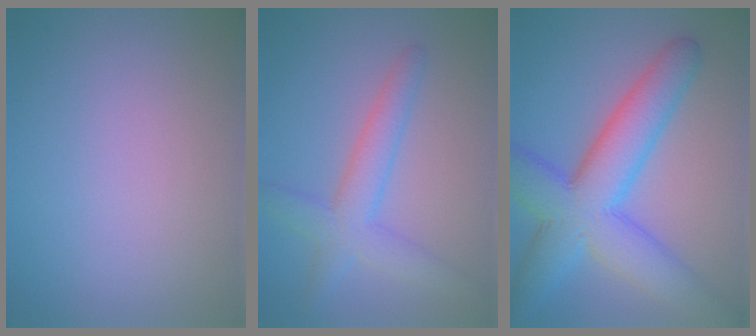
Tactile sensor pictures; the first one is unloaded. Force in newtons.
{"total": 4.1, "press": 4.1, "slide": 0.1}
{"total": 9.5, "press": 9.5, "slide": 0.2}